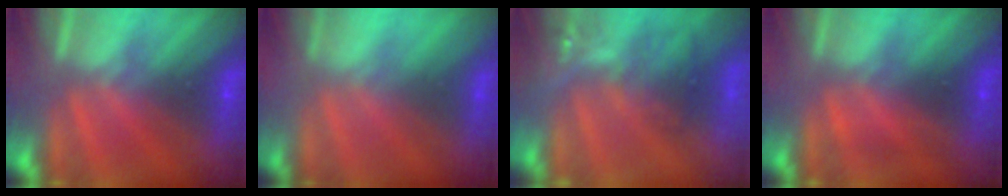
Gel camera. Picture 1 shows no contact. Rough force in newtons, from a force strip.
{"total": 2.4}
{"total": 3.9}
{"total": 1.8}